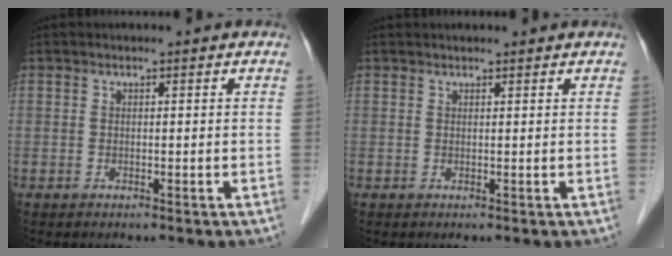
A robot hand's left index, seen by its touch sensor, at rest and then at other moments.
{"total": 2.9, "force": [2.8, 0.3, 0.8], "torque": [-0.011, 0.025, 0.035]}